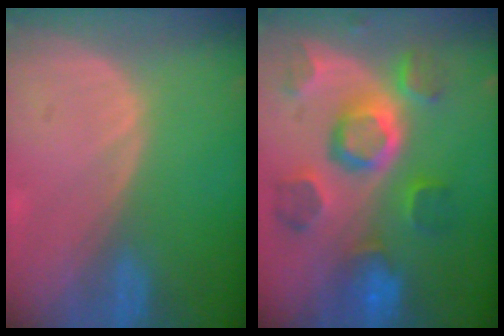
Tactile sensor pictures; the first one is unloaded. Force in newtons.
{"total": 11.3, "press": 10.1, "slide": 5.1}